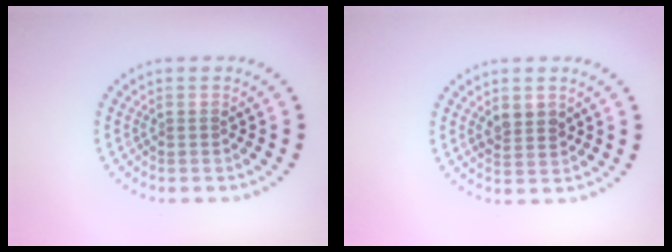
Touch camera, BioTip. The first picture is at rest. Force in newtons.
{"total": 1.9, "press": 1.8, "slide": 0.6}